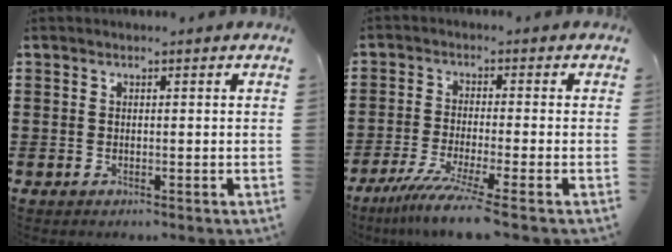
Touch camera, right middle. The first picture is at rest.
{"total": 5.9, "force": [-4.4, -0.7, 3.9], "torque": [-0.088, -0.028, -0.086]}